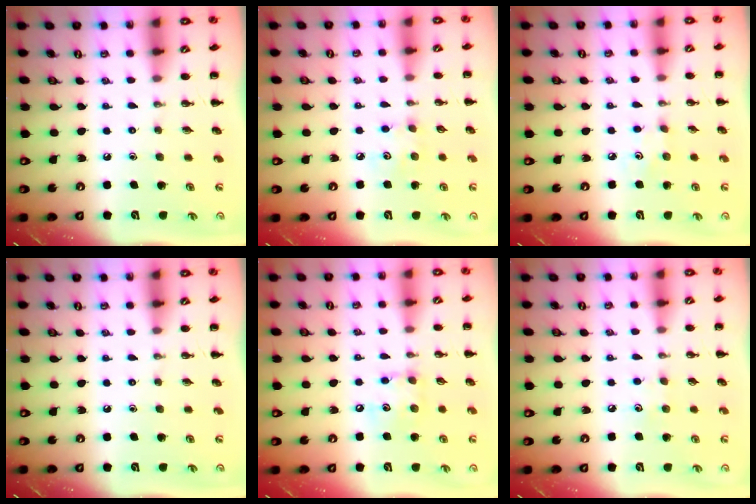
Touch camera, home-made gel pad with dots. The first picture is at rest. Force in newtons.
{"total": 3.8, "press": 3.8, "slide": 0.7}
{"total": 2.6, "press": 2.5, "slide": 0.8}
{"total": 0.0}
{"total": 8.0, "press": 8.0, "slide": 0.8}
{"total": 4.2, "press": 4.1, "slide": 1.1}